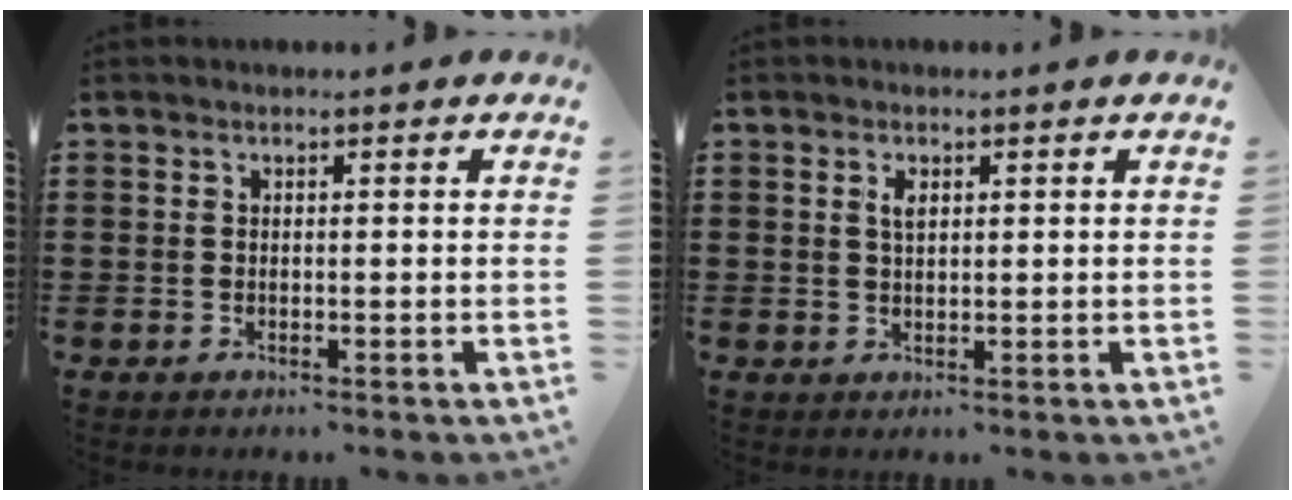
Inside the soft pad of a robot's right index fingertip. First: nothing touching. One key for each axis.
{"total": 1.9, "fx": 0.8, "fy": 0.8, "fz": 1.5, "tx": -0.032, "ty": 0.005, "tz": 0.013}